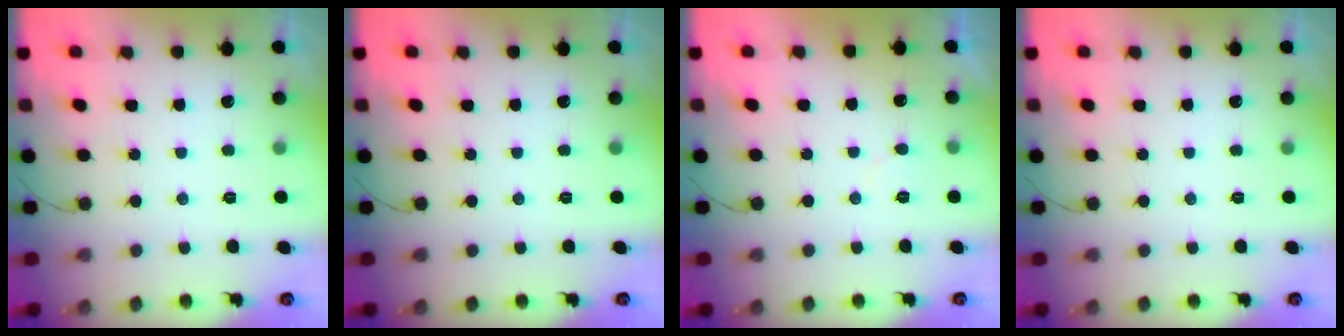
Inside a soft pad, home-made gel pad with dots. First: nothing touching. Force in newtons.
{"total": 0.0}
{"total": 3.4, "press": 3.4, "slide": 0.3}
{"total": 0.0}